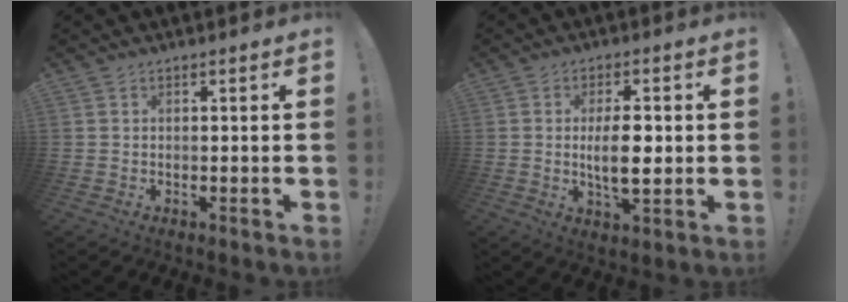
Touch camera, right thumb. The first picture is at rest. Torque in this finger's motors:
{"motor_torque": [-0.13, 0.51, 0.64, -0.45, 0.08]}